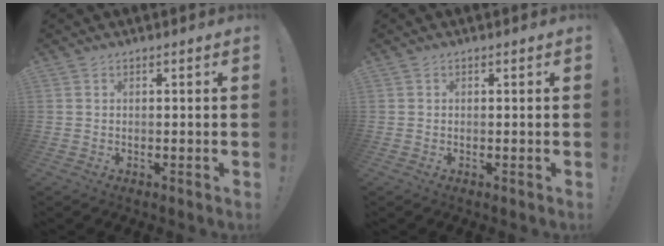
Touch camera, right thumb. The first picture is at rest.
{"total": 0.0}